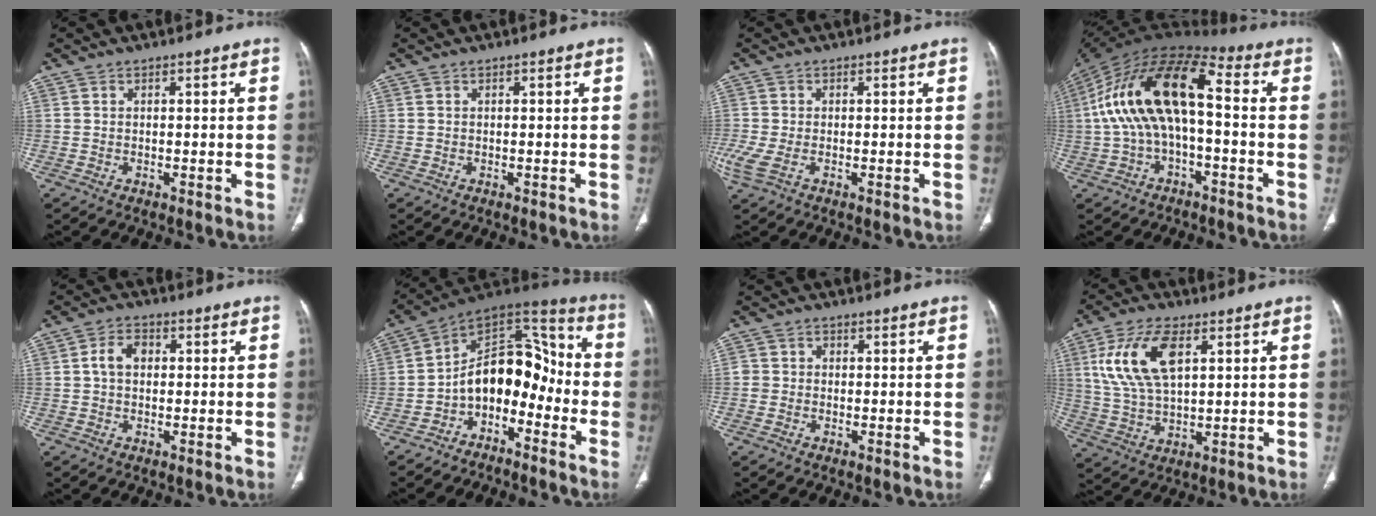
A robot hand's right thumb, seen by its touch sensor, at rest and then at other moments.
{"total": 0.0}
{"total": 4.3, "force": [-1.2, 2.0, 3.6], "torque": [-0.102, 0.001, -0.021]}
{"total": 18.5, "force": [0.0, 8.7, 16.3], "torque": [-0.309, 0.055, -0.007]}
{"total": 4.4, "force": [0.5, 3.2, 3.1], "torque": [-0.053, 0.014, 0.004]}
{"total": 14.0, "force": [-4.9, 9.1, 9.4], "torque": [-0.108, 0.101, -0.094]}
{"total": 1.7, "force": [-0.4, 1.6, 0.3], "torque": [0.006, 0.008, -0.011]}
{"total": 13.4, "force": [4.5, 6.5, 10.8], "torque": [-0.219, -0.005, 0.091]}